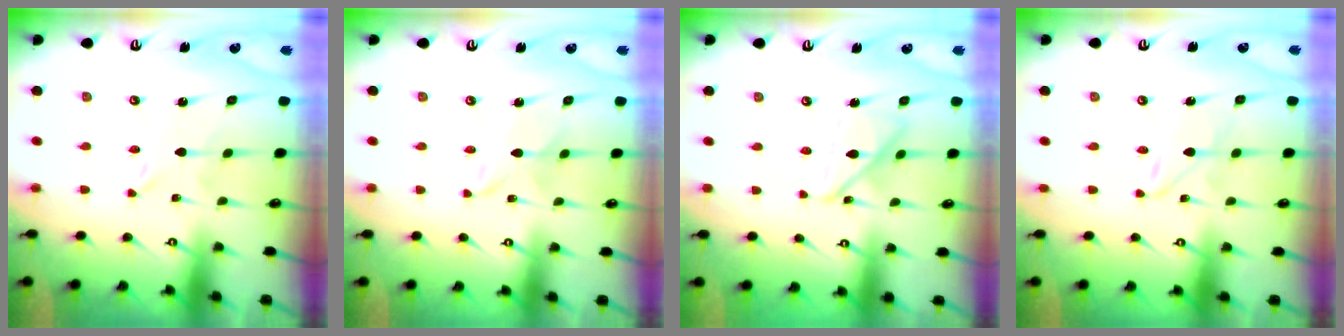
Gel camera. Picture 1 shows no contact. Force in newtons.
{"total": 2.3, "press": 2.3, "slide": 0.2}
{"total": 12.2, "press": 12.2, "slide": 1.2}
{"total": 2.5, "press": 2.5, "slide": 0.3}